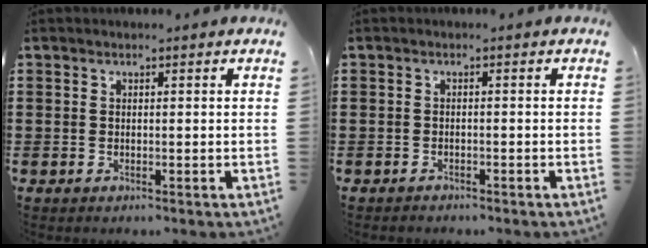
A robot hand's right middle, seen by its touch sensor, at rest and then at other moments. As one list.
[{"total": 0.8, "force": [-0.8, 0.2, 0.1], "torque": [-0.004, -0.002, -0.016]}]